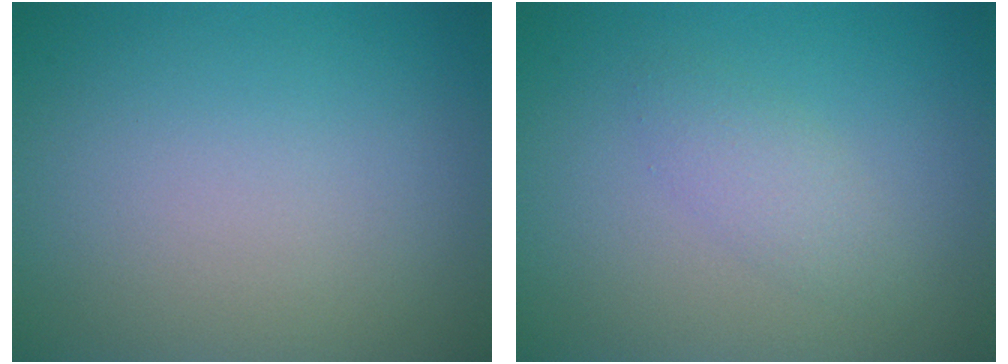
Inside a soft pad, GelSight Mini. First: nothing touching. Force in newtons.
{"total": 1.8, "press": 1.8, "slide": 0.1}